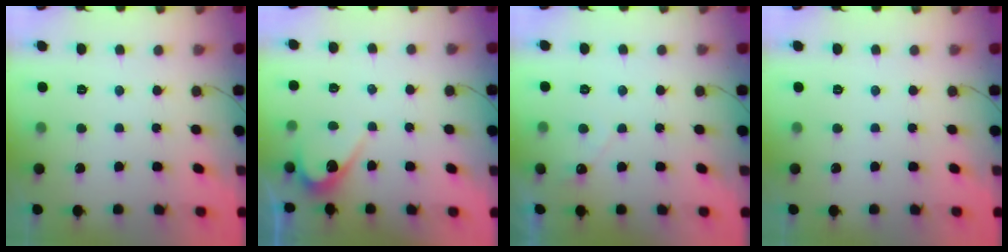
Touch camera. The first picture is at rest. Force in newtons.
{"total": 4.4, "press": 4.4, "slide": 0.3}
{"total": 2.9, "press": 2.9, "slide": 0.1}
{"total": 0.0}